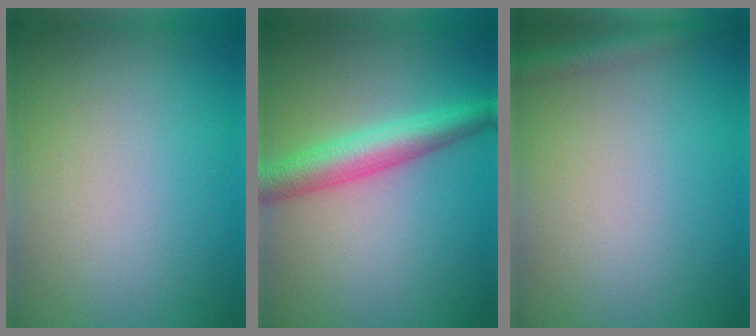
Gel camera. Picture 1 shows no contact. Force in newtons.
{"total": 4.7, "press": 4.7, "slide": 0.1}
{"total": 2.1, "press": 2.1, "slide": 0.1}